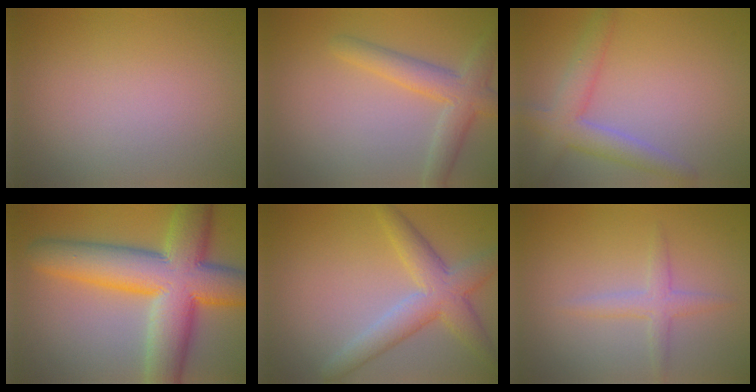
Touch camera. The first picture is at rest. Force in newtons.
{"total": 3.8, "press": 3.8, "slide": 0.2}
{"total": 3.9, "press": 3.9, "slide": 0.3}
{"total": 13.0, "press": 12.9, "slide": 0.6}
{"total": 5.1, "press": 5.1, "slide": 0.3}
{"total": 2.0, "press": 2.0, "slide": 0.2}